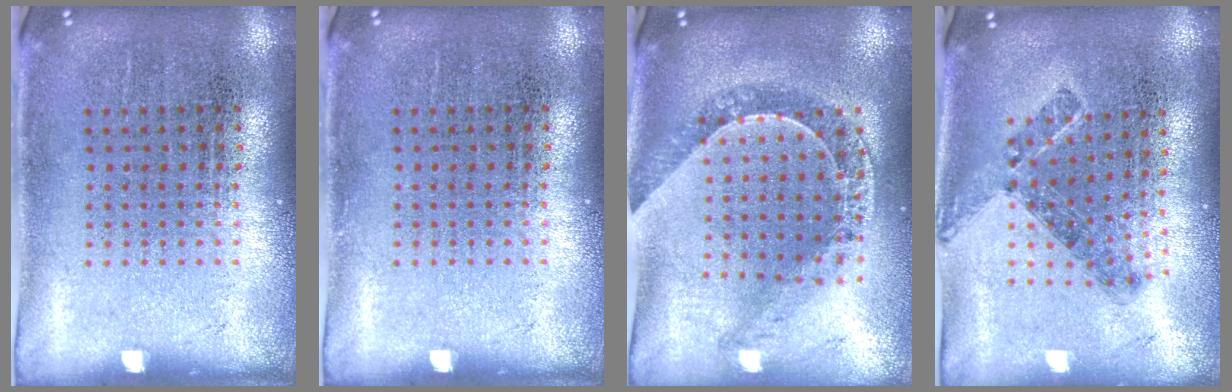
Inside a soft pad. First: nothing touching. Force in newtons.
{"total": 0.0}
{"total": 1.1, "press": 1.0, "slide": 0.2}
{"total": 0.8, "press": 0.7, "slide": 0.4}